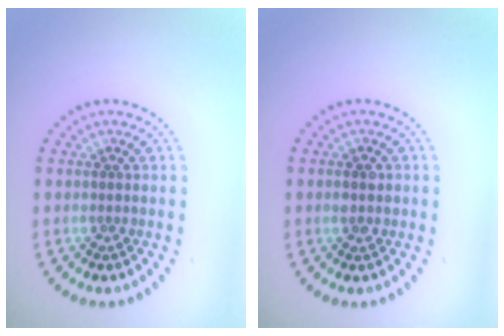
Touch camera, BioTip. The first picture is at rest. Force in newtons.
{"total": 1.2, "press": 1.2, "slide": 0.1}